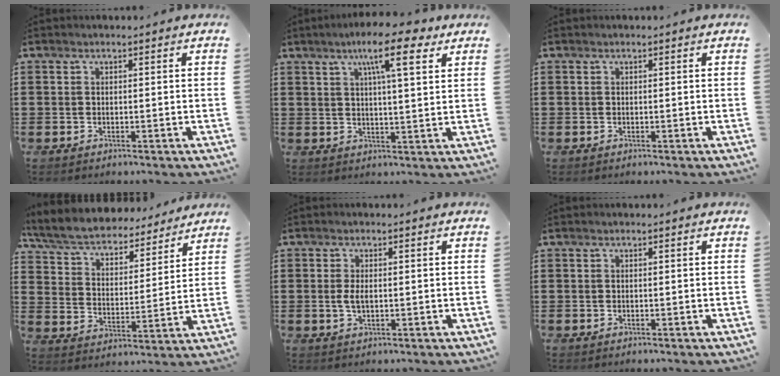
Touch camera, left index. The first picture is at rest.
{"total": 10.1, "force": [5.9, 2.0, 7.9], "torque": [-0.135, -0.007, 0.094]}
{"total": 0.0}
{"total": 6.4, "force": [6.0, 1.2, 1.9], "torque": [-0.066, -0.041, 0.102]}
{"total": 2.5, "force": [0.0, 1.1, 2.3], "torque": [-0.060, -0.003, -0.005]}
{"total": 0.0}